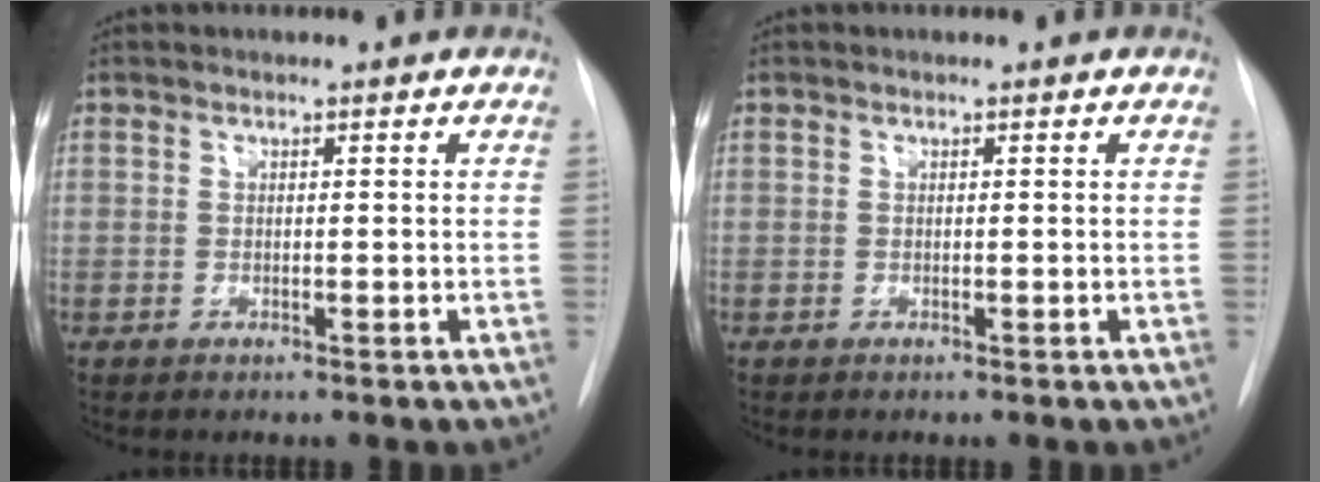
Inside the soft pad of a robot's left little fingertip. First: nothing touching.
{"total": 0.0}